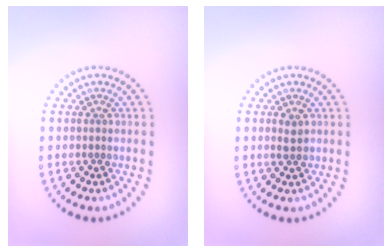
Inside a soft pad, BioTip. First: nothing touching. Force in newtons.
{"total": 1.2, "press": 1.2, "slide": 0.1}